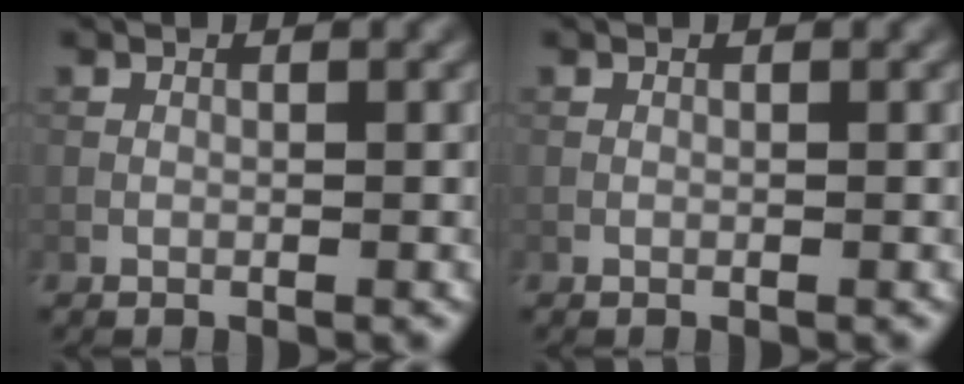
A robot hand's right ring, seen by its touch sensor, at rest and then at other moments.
{"total": 0.0}